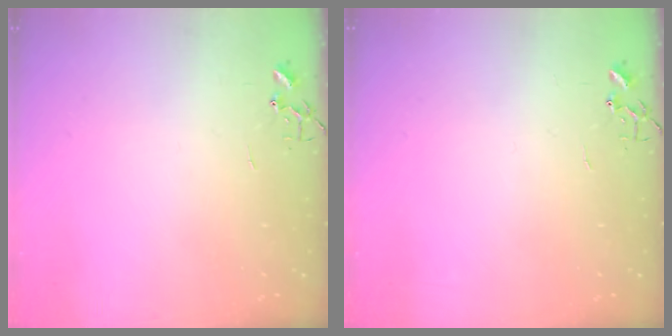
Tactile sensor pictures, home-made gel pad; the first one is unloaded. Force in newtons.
{"total": 0.0}